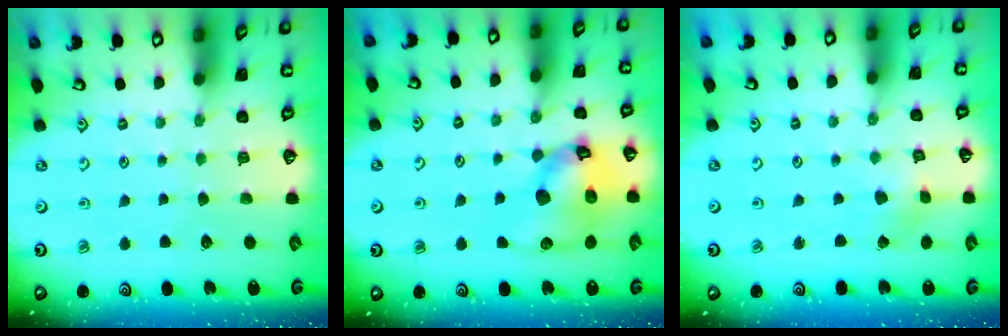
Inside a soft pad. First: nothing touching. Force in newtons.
{"total": 15.8, "press": 15.7, "slide": 1.7}
{"total": 2.2, "press": 2.2, "slide": 0.1}